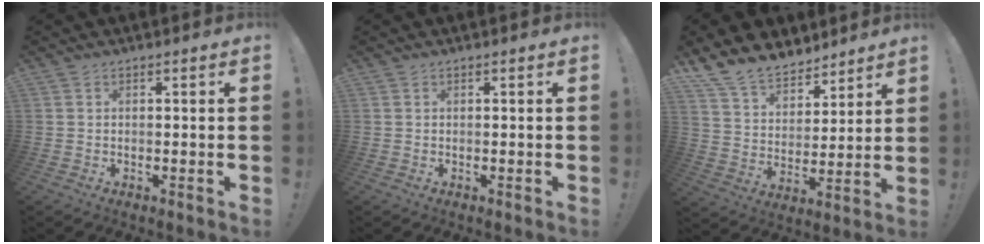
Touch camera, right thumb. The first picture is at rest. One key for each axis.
{"total": 0.0}
{"total": 12.4, "fx": 10.5, "fy": 6.1, "fz": 2.5, "tx": -0.064, "ty": -0.084, "tz": 0.203}